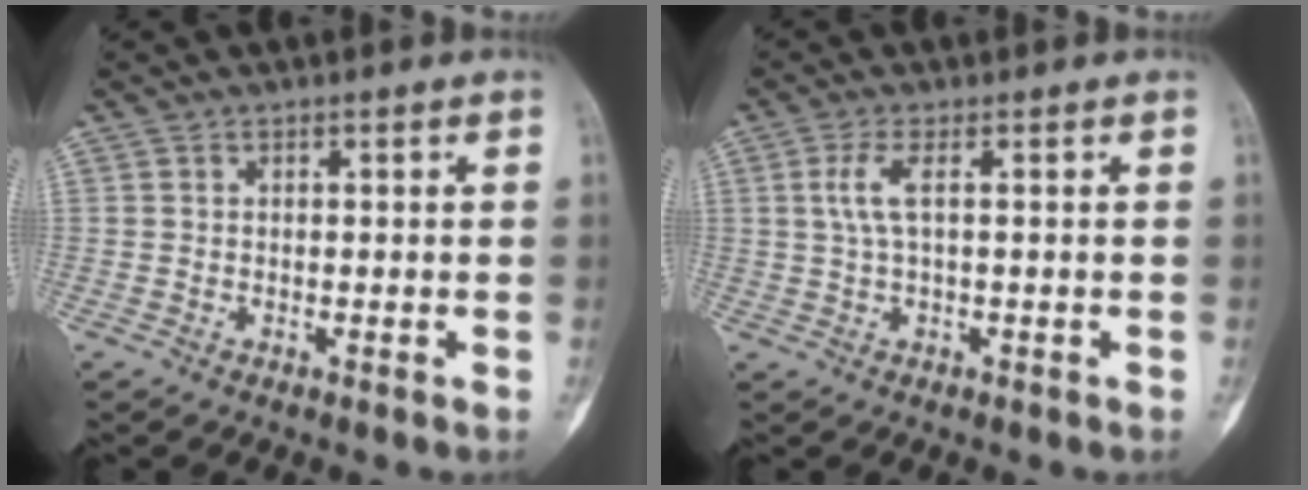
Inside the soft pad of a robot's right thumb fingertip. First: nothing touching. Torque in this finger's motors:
{"motor_torque": [0.46, 0.13, 0.38, 0.36, 0.04]}